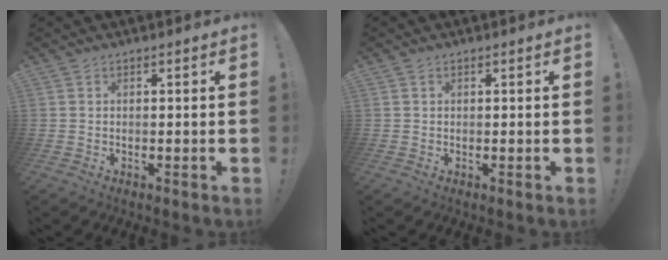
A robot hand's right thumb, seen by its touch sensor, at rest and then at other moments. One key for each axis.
{"total": 0.6, "fx": 0.4, "fy": 0.4, "fz": 0.1, "tx": 0.006, "ty": -0.003, "tz": 0.006}